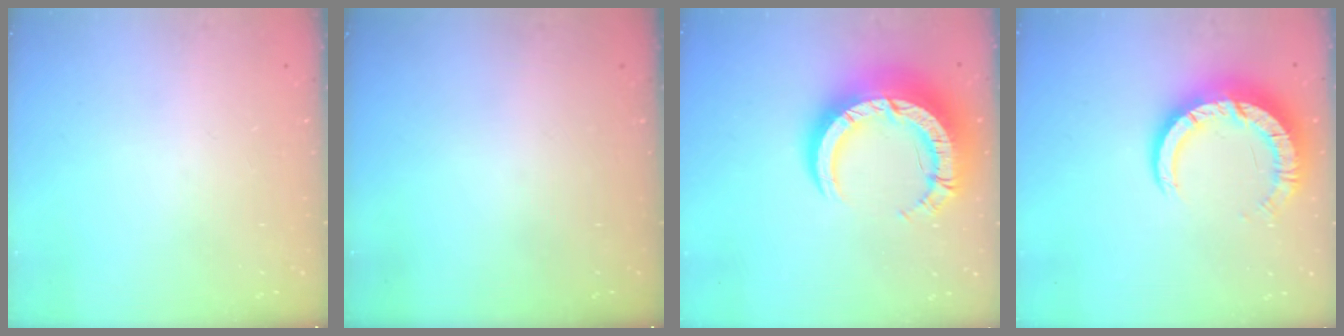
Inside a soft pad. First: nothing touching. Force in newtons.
{"total": 0.0}
{"total": 19.6, "press": 19.5, "slide": 1.7}
{"total": 11.8, "press": 11.7, "slide": 1.3}